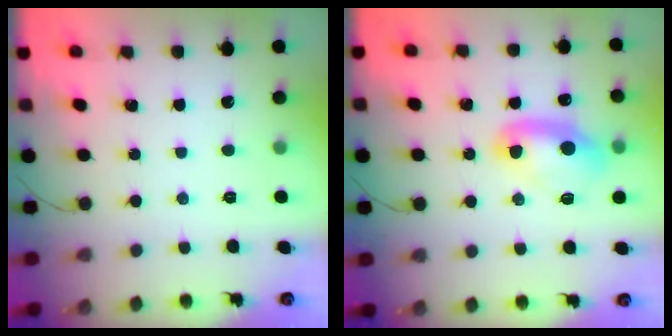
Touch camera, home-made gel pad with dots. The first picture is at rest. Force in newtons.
{"total": 10.6, "press": 10.4, "slide": 2.1}